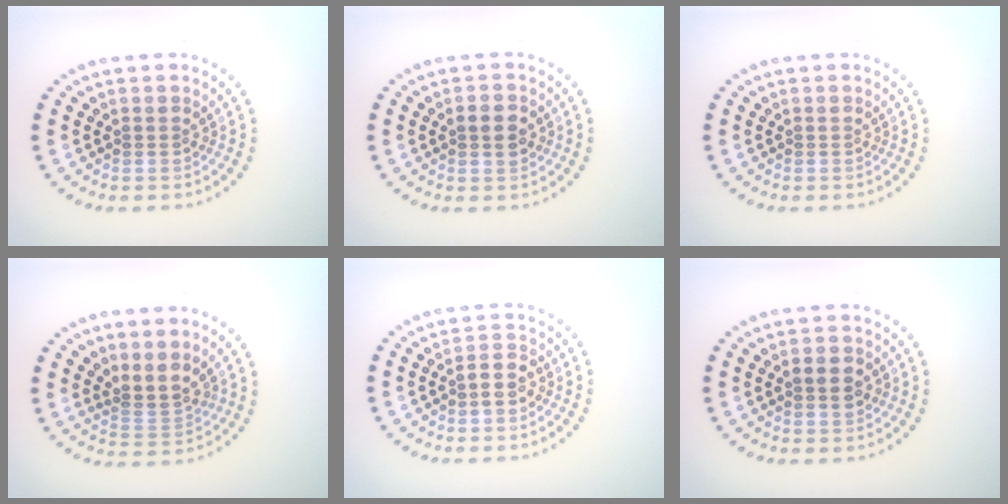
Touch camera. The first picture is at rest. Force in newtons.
{"total": 2.5, "press": 2.5, "slide": 0.2}
{"total": 0.0}
{"total": 2.4, "press": 2.0, "slide": 1.4}
{"total": 1.9, "press": 1.6, "slide": 1.1}
{"total": 2.4, "press": 2.4, "slide": 0.1}